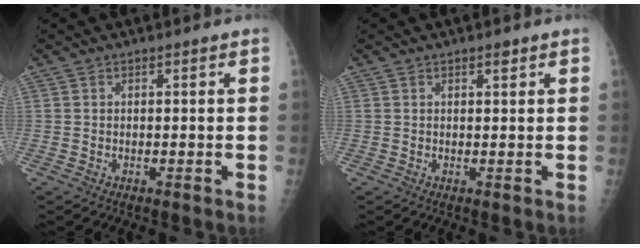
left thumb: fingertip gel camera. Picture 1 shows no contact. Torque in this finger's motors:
{"motor_torque": [-0.20, 0.02, 0.08, 0.17, 0.00]}